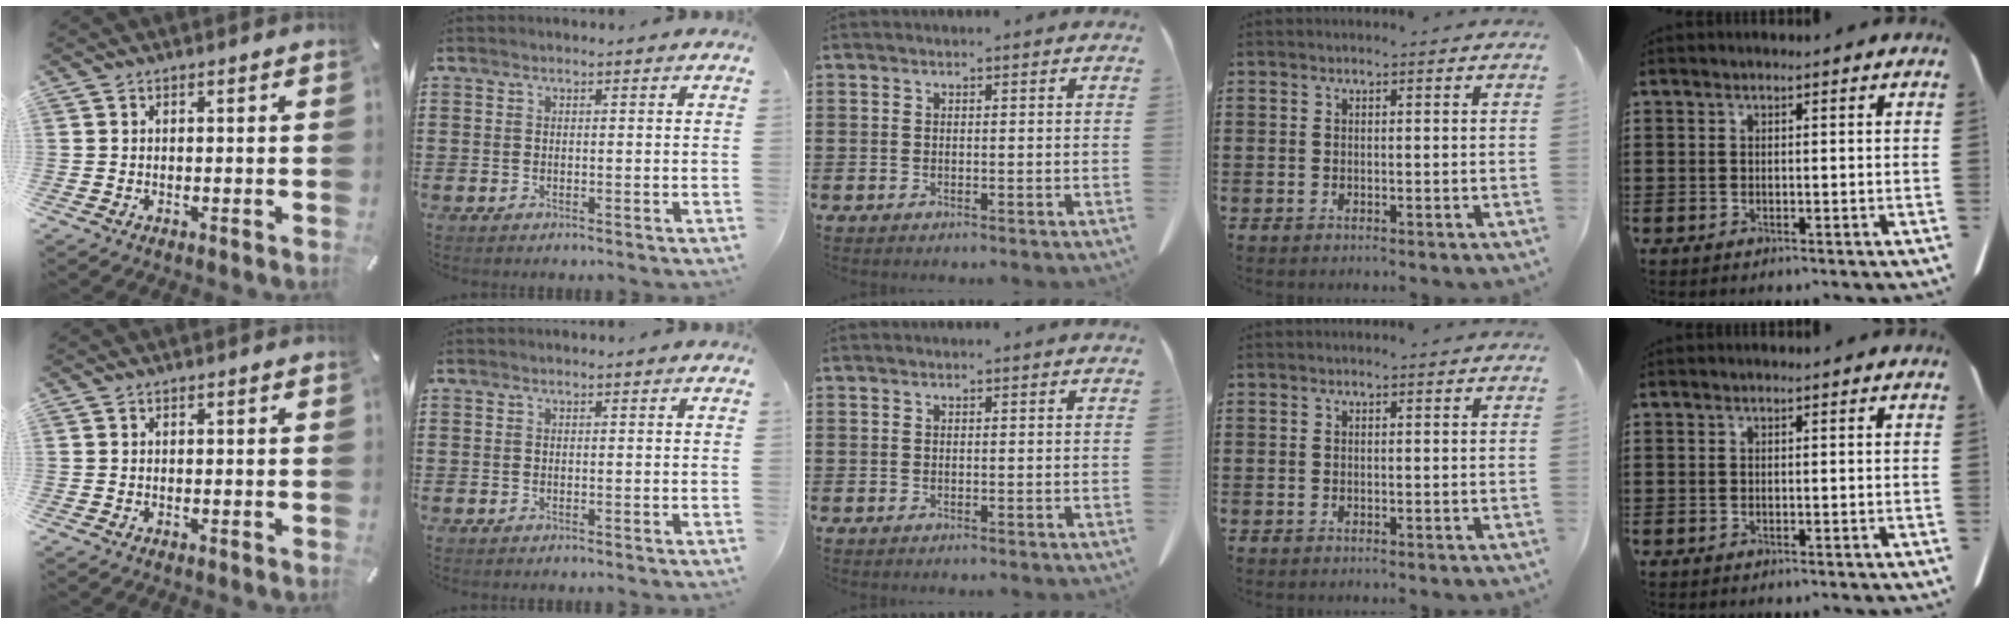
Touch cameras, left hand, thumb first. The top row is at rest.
{}